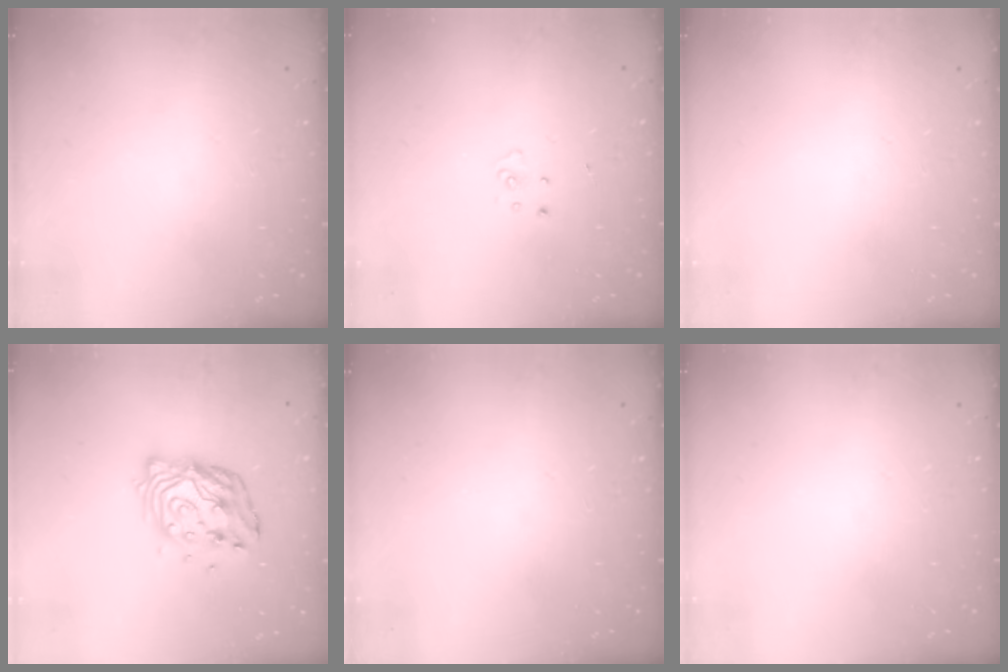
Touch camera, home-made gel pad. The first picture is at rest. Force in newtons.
{"total": 3.6, "press": 3.6, "slide": 0.3}
{"total": 0.0}
{"total": 14.0, "press": 13.9, "slide": 1.7}
{"total": 0.0}
{"total": 0.0}